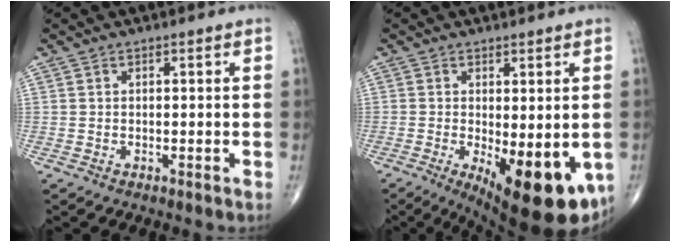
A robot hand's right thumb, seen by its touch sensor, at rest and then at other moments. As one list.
[{"total": 15.4, "force": [-4.5, 5.9, 13.5], "torque": [-0.153, -0.023, -0.045]}]